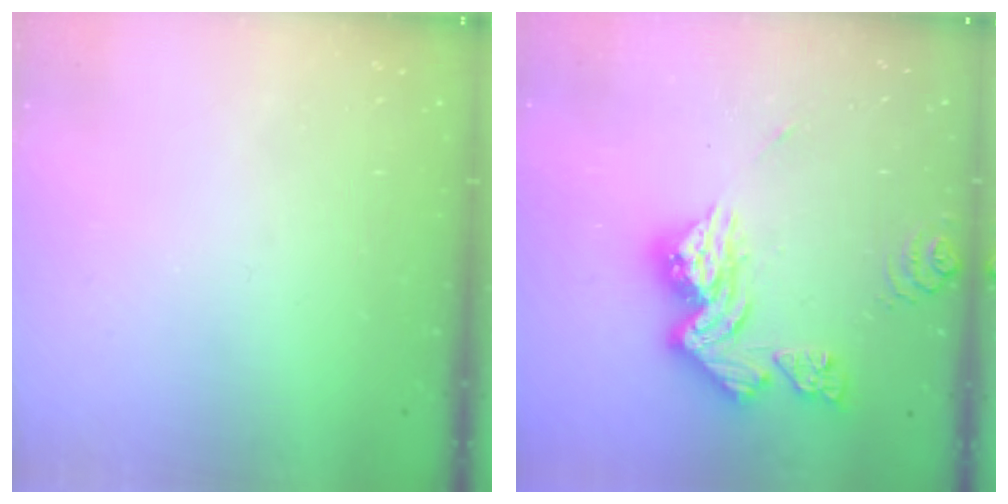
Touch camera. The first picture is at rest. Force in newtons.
{"total": 14.6, "press": 14.5, "slide": 1.5}